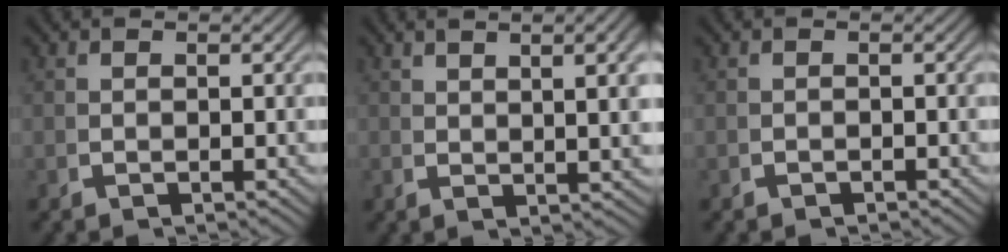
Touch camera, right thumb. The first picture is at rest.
{"total": 4.1, "force": [1.9, 0.6, 3.6], "torque": [-0.039, 0.007, 0.037]}
{"total": 0.7, "force": [-0.6, -0.2, -0.2], "torque": [0.005, -0.002, -0.010]}